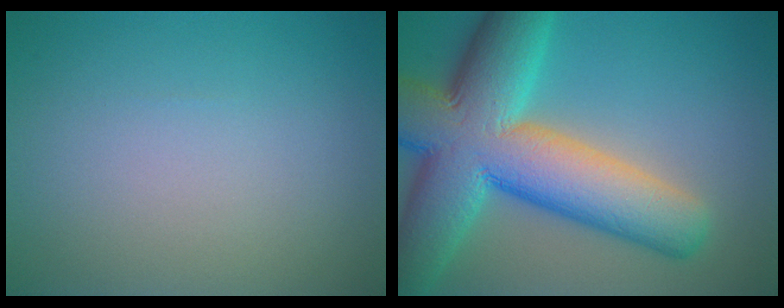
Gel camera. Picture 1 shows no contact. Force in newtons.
{"total": 14.3, "press": 14.2, "slide": 0.6}